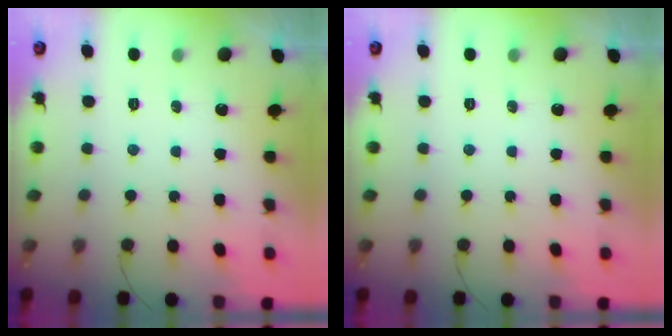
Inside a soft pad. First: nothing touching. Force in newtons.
{"total": 0.0}